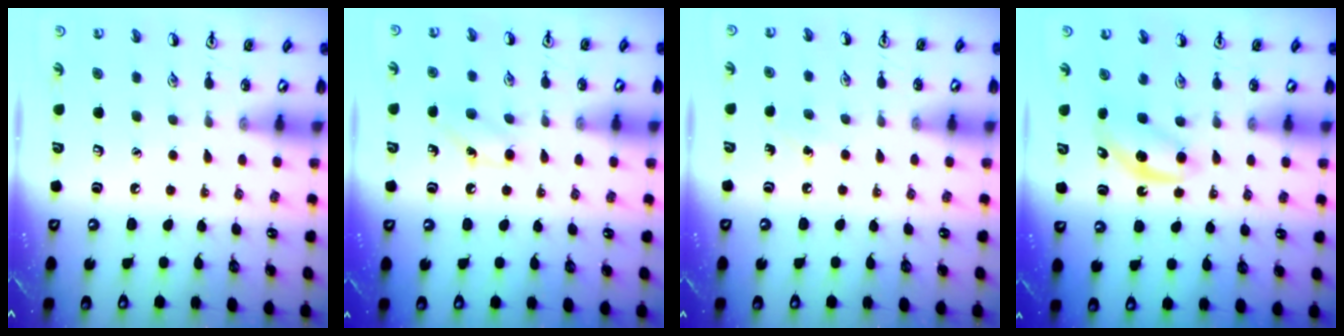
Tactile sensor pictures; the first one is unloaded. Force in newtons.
{"total": 7.4, "press": 7.1, "slide": 2.0}
{"total": 3.7, "press": 3.5, "slide": 1.3}
{"total": 4.2, "press": 4.2, "slide": 0.8}